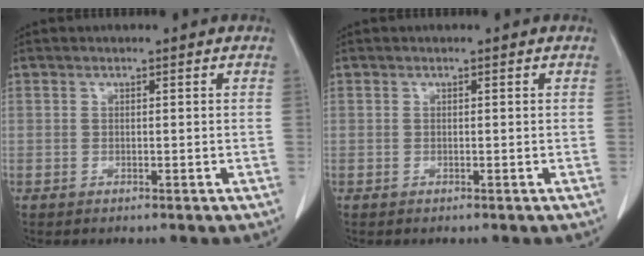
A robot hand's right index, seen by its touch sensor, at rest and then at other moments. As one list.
[{"total": 0.0}]